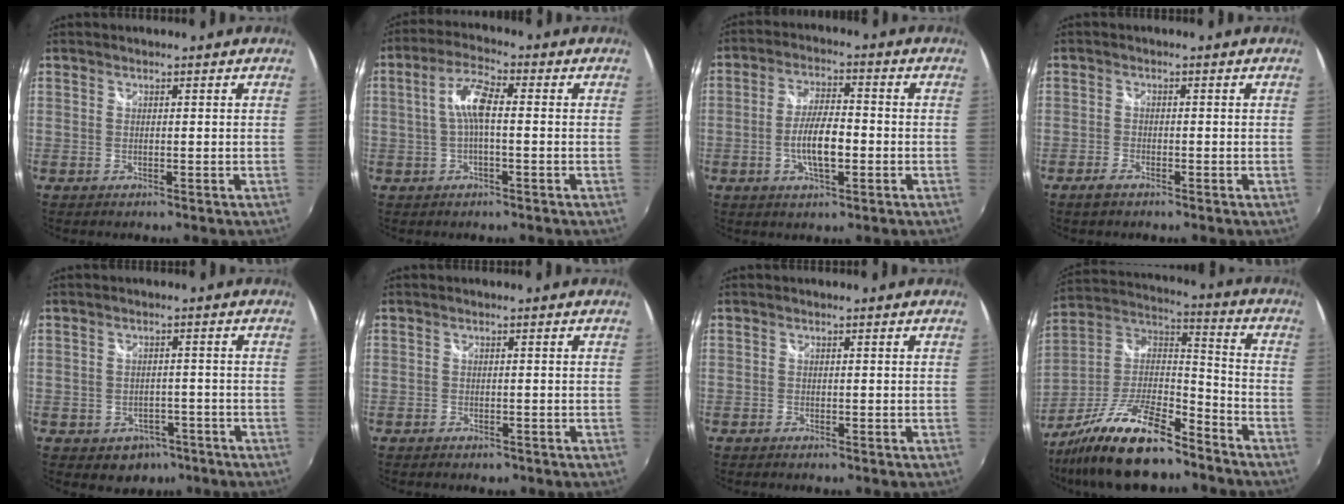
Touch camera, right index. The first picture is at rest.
{"total": 6.2, "force": [-0.1, 1.5, 6.0], "torque": [-0.121, 0.014, -0.002]}
{"total": 7.7, "force": [-2.0, 2.5, 7.0], "torque": [-0.135, 0.001, -0.033]}
{"total": 2.3, "force": [-1.8, 1.0, 1.1], "torque": [-0.031, -0.003, -0.037]}
{"total": 5.7, "force": [-3.3, 4.4, 1.5], "torque": [-0.036, 0.008, -0.033]}
{"total": 2.1, "force": [-1.5, 1.3, 0.7], "torque": [-0.017, -0.008, -0.022]}
{"total": 0.8, "force": [-0.6, 0.4, 0.2], "torque": [-0.006, -0.003, -0.014]}
{"total": 20.0, "force": [-14.1, 6.4, 12.8], "torque": [-0.260, -0.012, -0.248]}